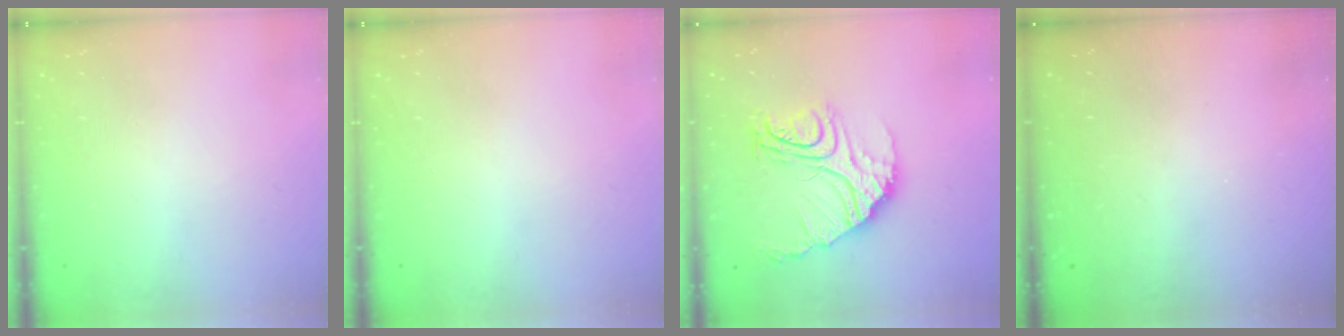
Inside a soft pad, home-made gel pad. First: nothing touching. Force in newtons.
{"total": 0.0}
{"total": 18.5, "press": 18.4, "slide": 2.1}
{"total": 3.0, "press": 3.0, "slide": 0.1}